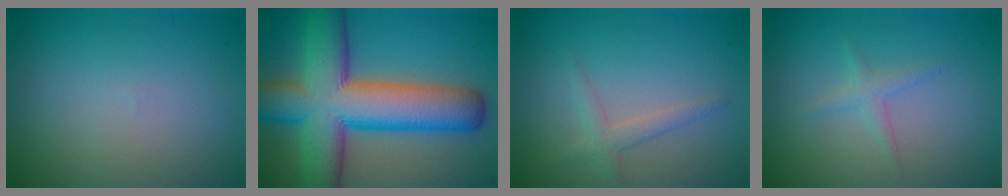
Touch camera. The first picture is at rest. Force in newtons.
{"total": 14.2, "press": 14.1, "slide": 0.7}
{"total": 1.6, "press": 1.6, "slide": 0.1}
{"total": 1.3, "press": 1.3, "slide": 0.0}